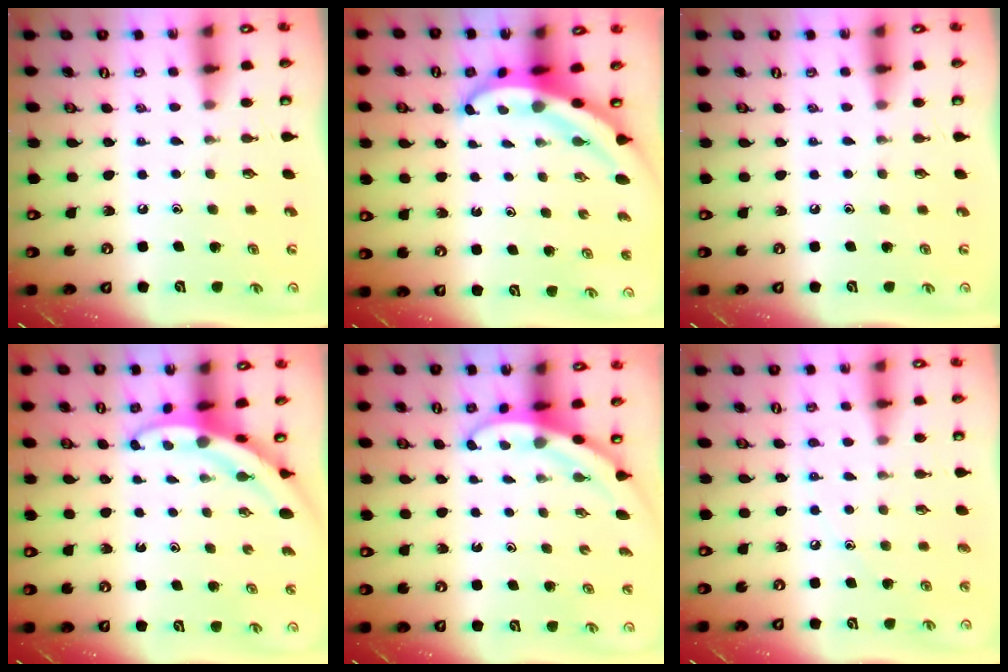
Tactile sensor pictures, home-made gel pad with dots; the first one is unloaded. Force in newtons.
{"total": 5.3, "press": 5.2, "slide": 0.7}
{"total": 0.0}
{"total": 3.1, "press": 3.1, "slide": 0.3}
{"total": 3.2, "press": 3.2, "slide": 0.2}
{"total": 4.9, "press": 4.9, "slide": 0.5}